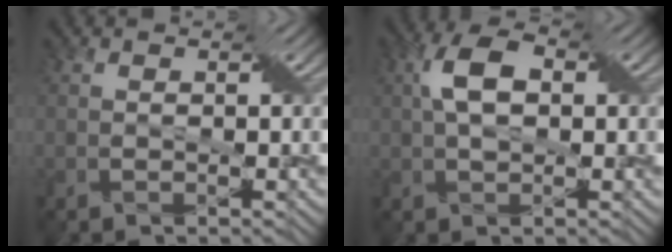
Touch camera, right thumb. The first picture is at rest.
{"total": 6.7, "force": [1.3, 3.6, 5.5], "torque": [-0.116, 0.012, 0.016]}